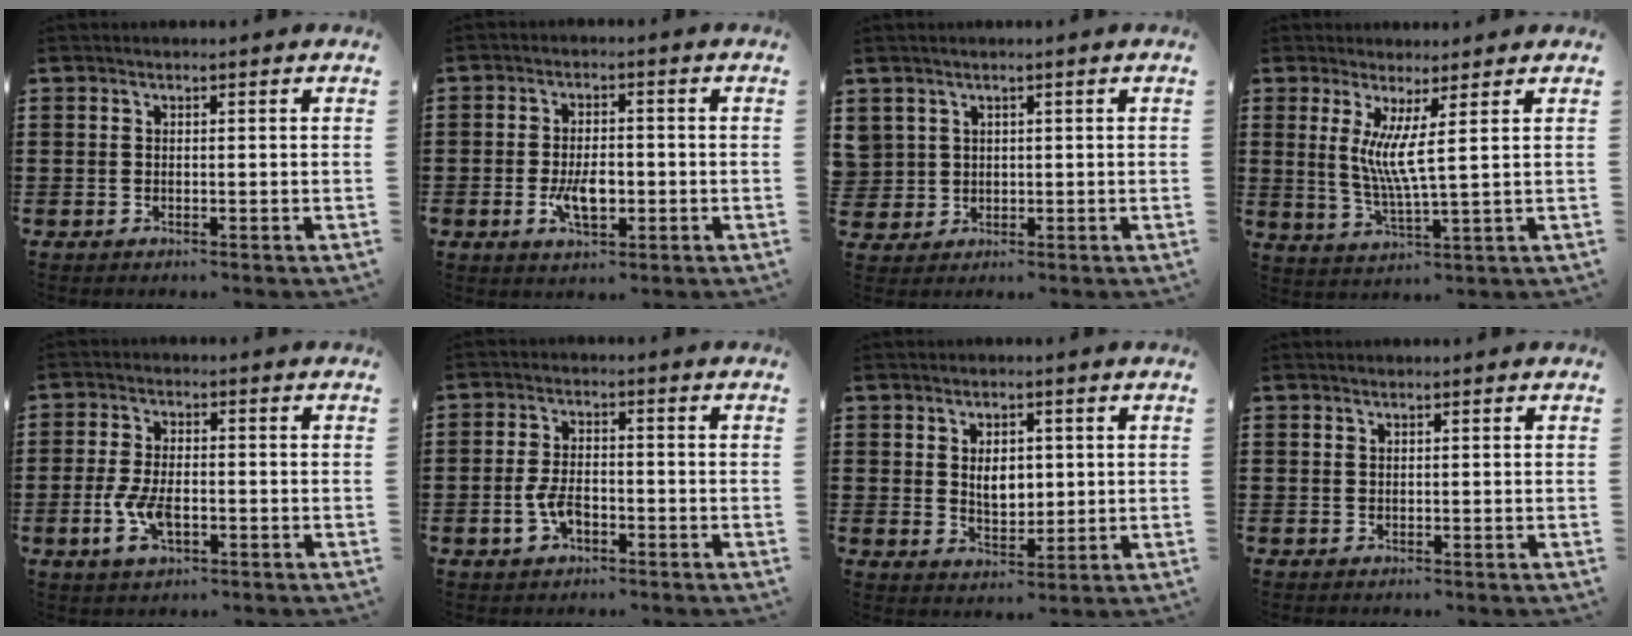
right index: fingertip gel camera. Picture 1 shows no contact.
{"total": 5.3, "force": [-1.4, 2.5, 4.5], "torque": [-0.083, -0.004, -0.026]}
{"total": 2.5, "force": [1.1, 2.2, -0.1], "torque": [-0.012, 0.009, 0.019]}
{"total": 5.8, "force": [2.0, -0.2, 5.5], "torque": [-0.112, -0.011, 0.035]}
{"total": 5.7, "force": [-1.7, 2.7, 4.7], "torque": [-0.109, -0.004, -0.034]}
{"total": 4.2, "force": [-1.6, 2.1, 3.3], "torque": [-0.080, -0.004, -0.034]}
{"total": 4.4, "force": [0.8, 2.8, 3.3], "torque": [-0.056, 0.005, 0.009]}
{"total": 0.0}